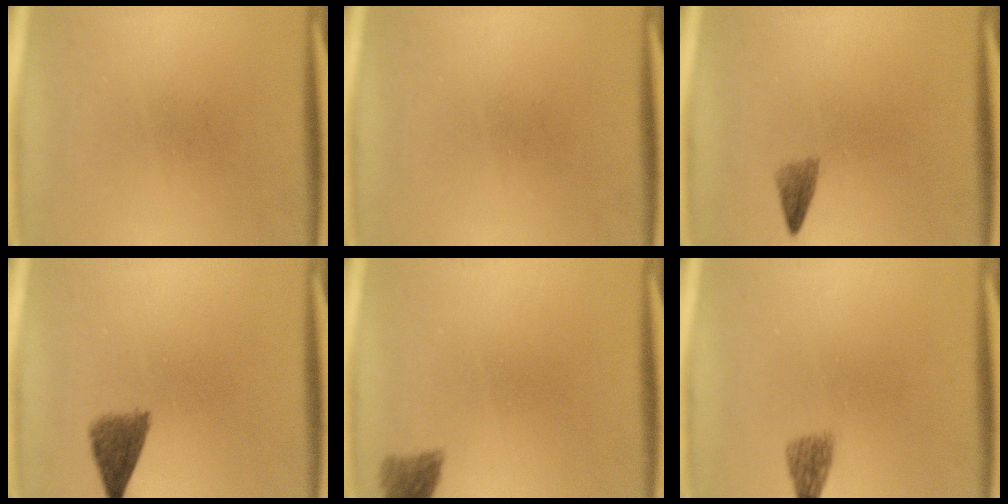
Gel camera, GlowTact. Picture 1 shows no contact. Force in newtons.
{"total": 0.0}
{"total": 1.7}
{"total": 4.0}
{"total": 2.8}
{"total": 2.4}